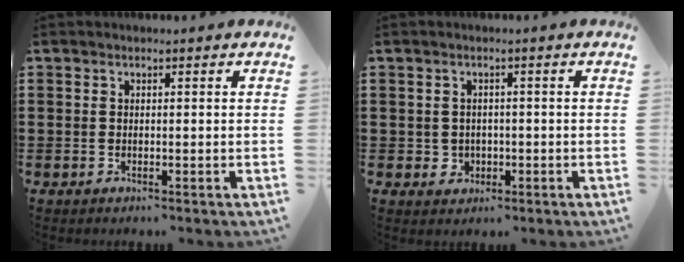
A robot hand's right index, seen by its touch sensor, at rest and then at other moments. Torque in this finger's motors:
{"motor_torque": [0.97, 1.17, 0.16, 0.03]}